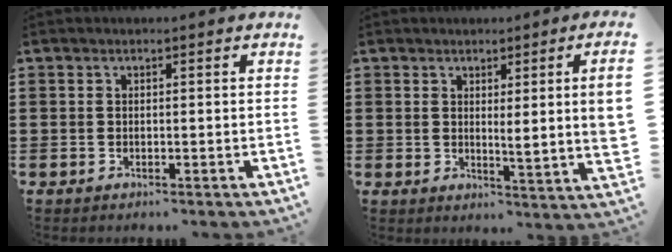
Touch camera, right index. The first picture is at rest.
{"total": 4.5, "force": [1.5, -0.5, 4.2], "torque": [-0.067, -0.013, 0.021]}